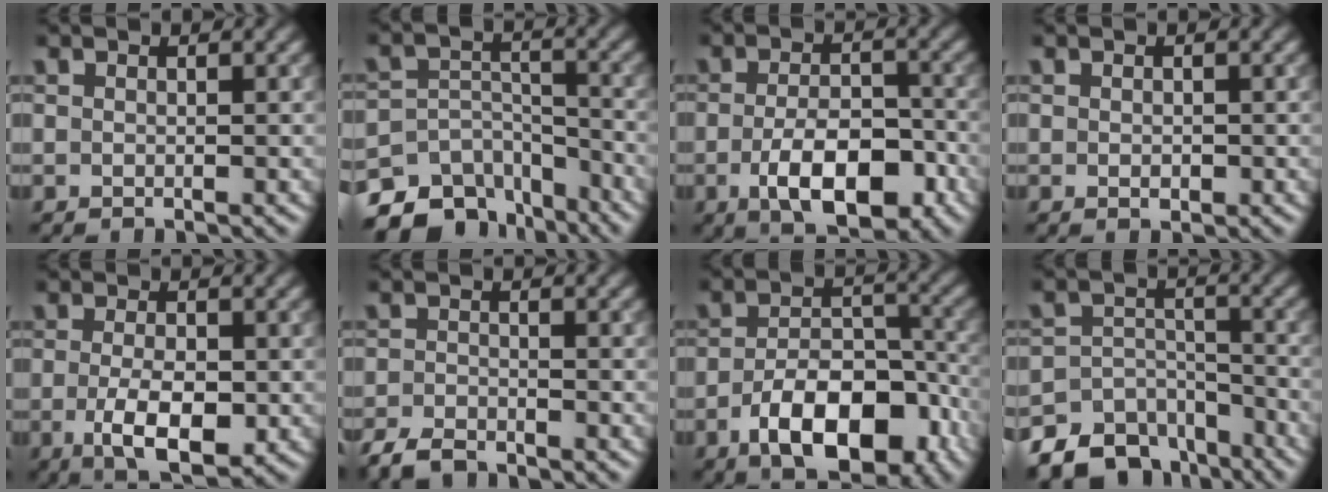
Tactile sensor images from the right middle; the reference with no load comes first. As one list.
[{"total": 9.5, "force": [-7.7, 5.0, 2.6], "torque": [-0.025, 0.001, -0.115]}, {"total": 7.1, "force": [-2.8, 3.3, 5.6], "torque": [-0.094, -0.004, -0.045]}, {"total": 0.8, "force": [-0.1, 0.5, 0.6], "torque": [-0.007, -0.002, -0.001]}, {"total": 5.1, "force": [-1.3, 2.1, 4.4], "torque": [-0.086, -0.011, -0.019]}, {"total": 2.9, "force": [-2.5, 0.9, 1.1], "torque": [-0.020, -0.005, -0.055]}, {"total": 9.5, "force": [-4.6, 4.7, 6.9], "torque": [-0.113, -0.002, -0.069]}, {"total": 9.0, "force": [-7.1, 5.0, 2.4], "torque": [-0.019, -0.002, -0.107]}]